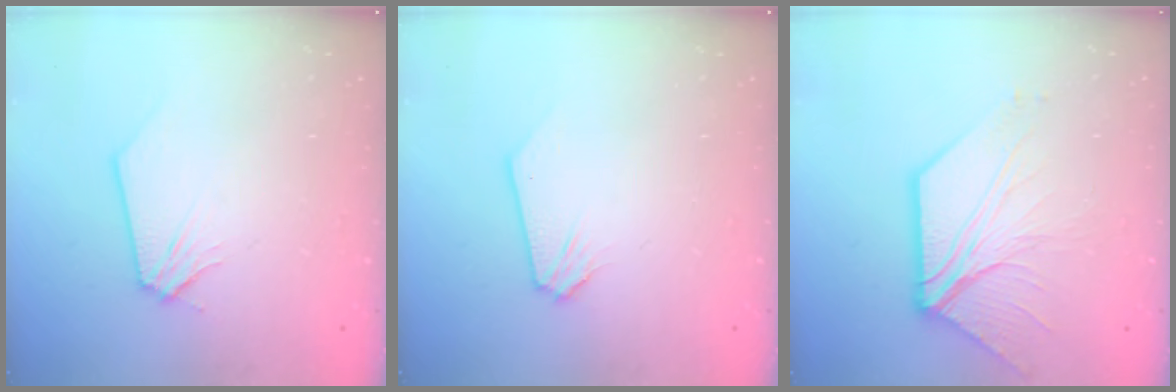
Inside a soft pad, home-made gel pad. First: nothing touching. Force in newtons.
{"total": 0.0}
{"total": 9.4, "press": 9.4, "slide": 0.3}